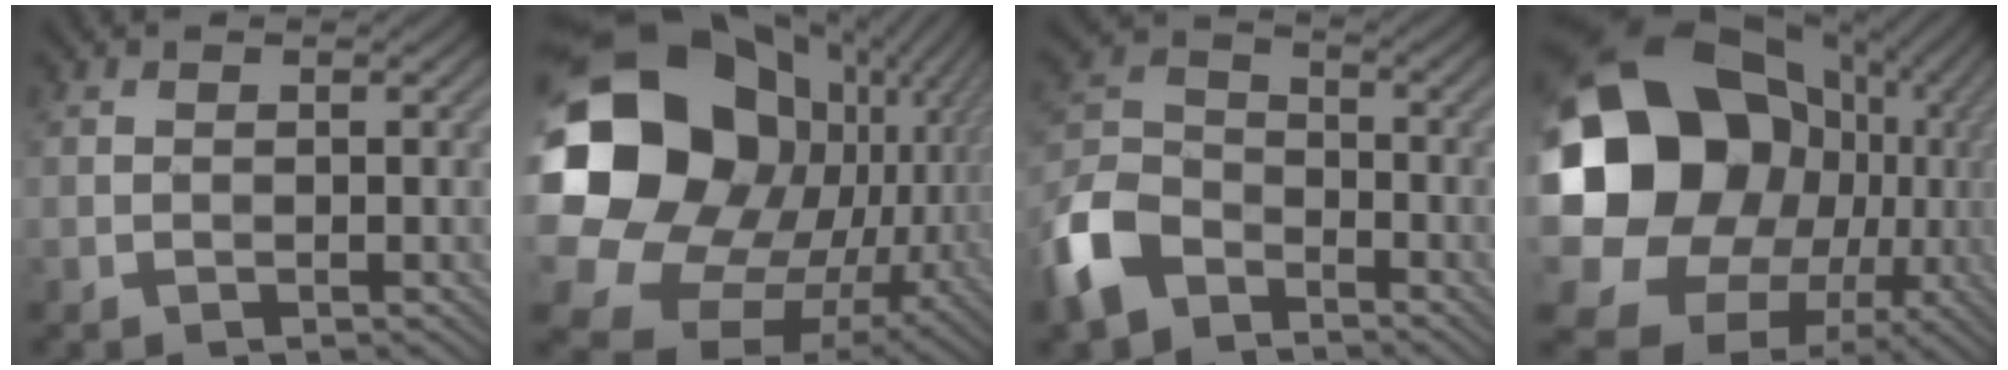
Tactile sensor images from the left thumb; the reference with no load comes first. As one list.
[{"total": 22.7, "force": [1.8, 18.2, 13.4], "torque": [-0.327, -0.046, 0.064]}, {"total": 9.4, "force": [-6.0, 5.5, 4.8], "torque": [-0.122, -0.002, -0.145]}, {"total": 24.0, "force": [0.9, 20.4, 12.6], "torque": [-0.287, -0.052, 0.011]}]